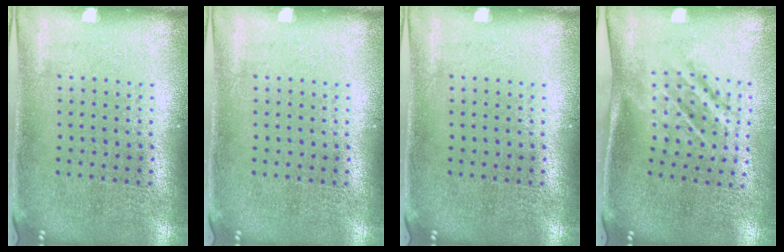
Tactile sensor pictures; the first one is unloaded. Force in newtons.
{"total": 0.0}
{"total": 0.0}
{"total": 1.7, "press": 1.2, "slide": 1.2}